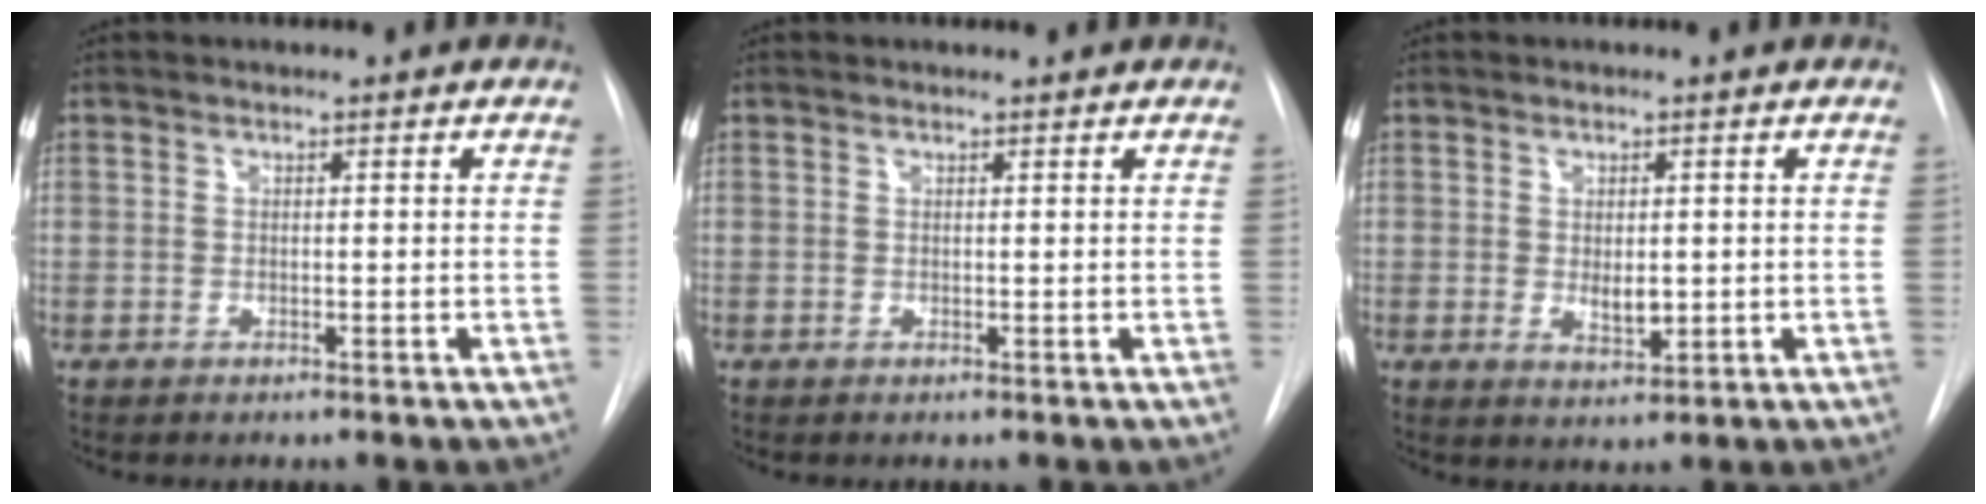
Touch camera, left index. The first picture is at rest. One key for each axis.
{"total": 1.3, "fx": 1.2, "fy": 0.2, "fz": 0.0, "tx": -0.010, "ty": 0.007, "tz": 0.017}
{"total": 2.7, "fx": 0.2, "fy": 1.4, "fz": 2.3, "tx": -0.039, "ty": -0.009, "tz": 0.011}